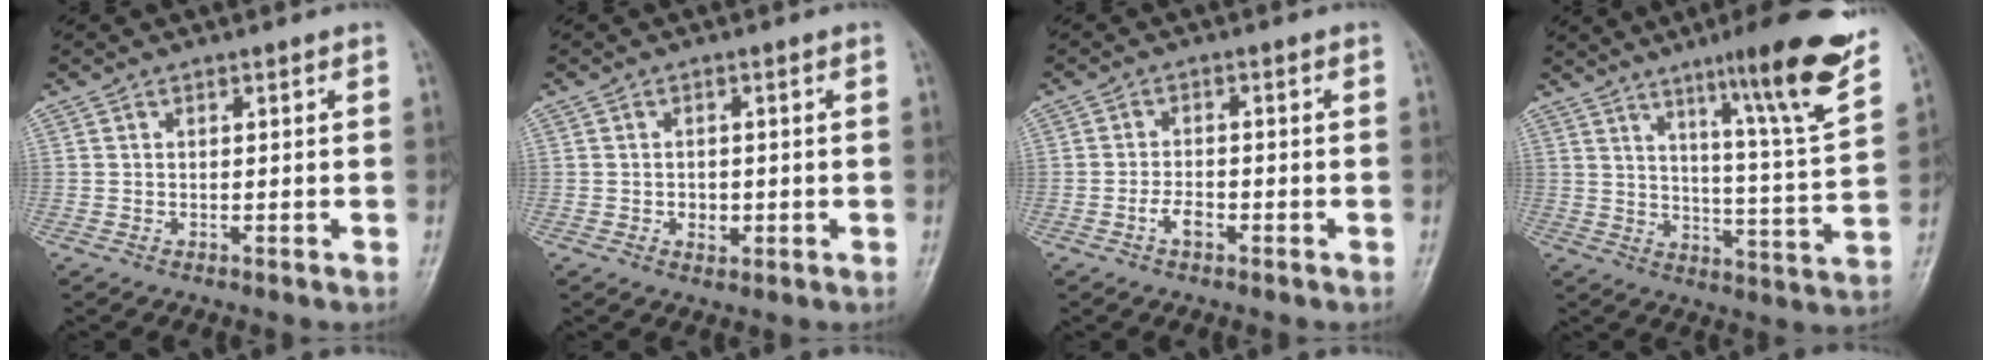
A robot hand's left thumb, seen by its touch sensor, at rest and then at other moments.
{"total": 2.5, "force": [-0.5, 2.0, 1.5], "torque": [-0.012, 0.002, -0.005]}
{"total": 3.0, "force": [-1.5, 1.6, 2.0], "torque": [-0.035, 0.011, -0.030]}
{"total": 17.3, "force": [11.0, 1.0, 13.3], "torque": [-0.171, -0.061, 0.158]}